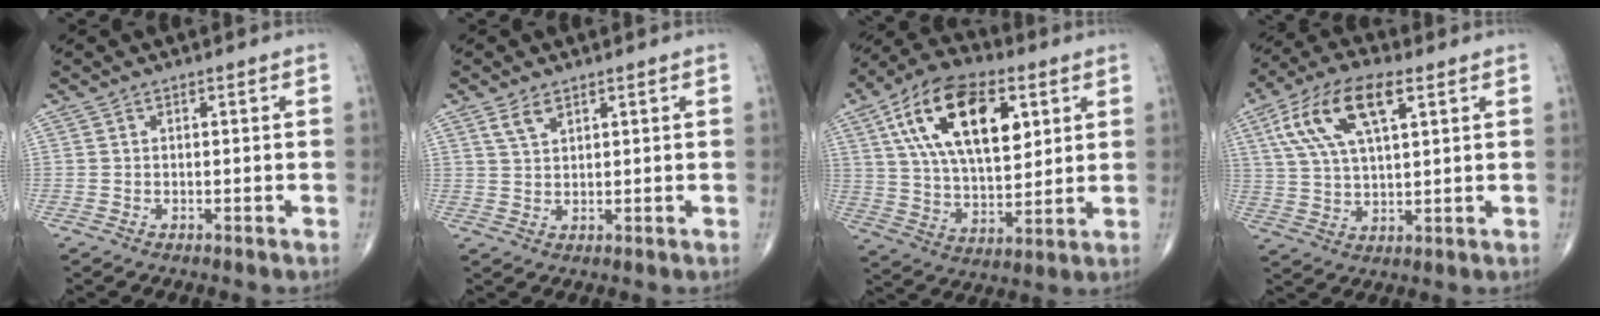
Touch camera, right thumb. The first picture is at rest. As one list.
[{"total": 3.0, "force": [2.0, 1.4, 1.8], "torque": [-0.033, -0.006, 0.044]}, {"total": 21.3, "force": [7.6, 11.0, 16.5], "torque": [-0.265, -0.017, 0.130]}, {"total": 14.3, "force": [5.8, 6.0, 11.6], "torque": [-0.229, 0.006, 0.105]}]